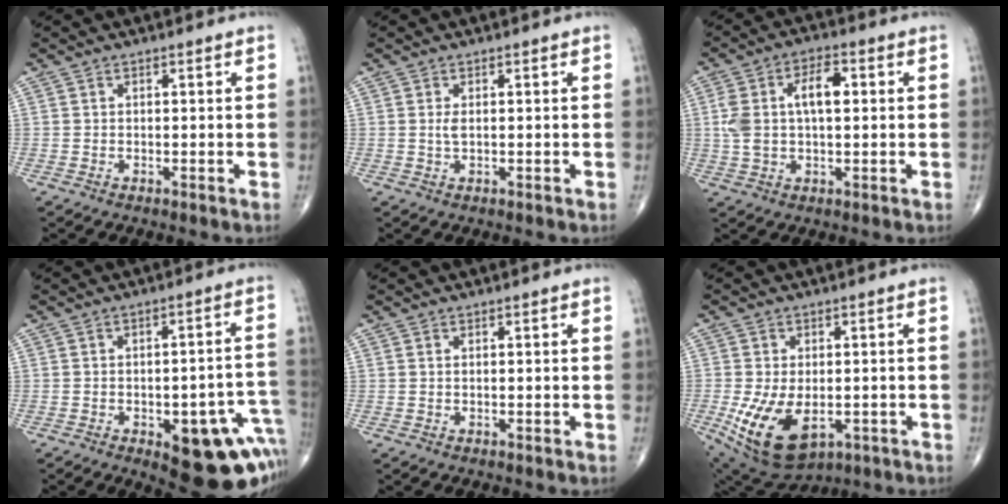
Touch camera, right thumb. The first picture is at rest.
{"total": 1.3, "force": [0.2, 0.5, 1.2], "torque": [-0.030, -0.002, 0.007]}
{"total": 9.9, "force": [1.5, 5.0, 8.4], "torque": [-0.164, 0.021, 0.029]}
{"total": 18.3, "force": [-6.5, 7.8, 15.3], "torque": [-0.117, 0.037, -0.059]}
{"total": 0.0}
{"total": 13.4, "force": [-3.7, 7.8, 10.3], "torque": [-0.188, -0.007, -0.040]}